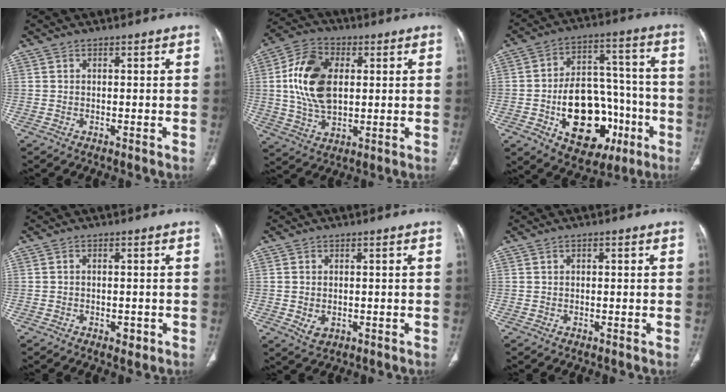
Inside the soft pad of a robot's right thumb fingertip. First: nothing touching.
{"total": 14.5, "force": [2.1, 9.0, 11.2], "torque": [-0.207, 0.004, 0.037]}
{"total": 22.5, "force": [-7.0, 14.4, 15.8], "torque": [-0.203, 0.047, -0.087]}
{"total": 1.9, "force": [-0.8, 1.2, 1.2], "torque": [-0.011, 0.002, -0.008]}
{"total": 3.1, "force": [-0.4, 2.3, 2.0], "torque": [-0.034, -0.002, 0.002]}
{"total": 0.6, "force": [0.2, 0.3, 0.4], "torque": [-0.007, 0.002, 0.004]}